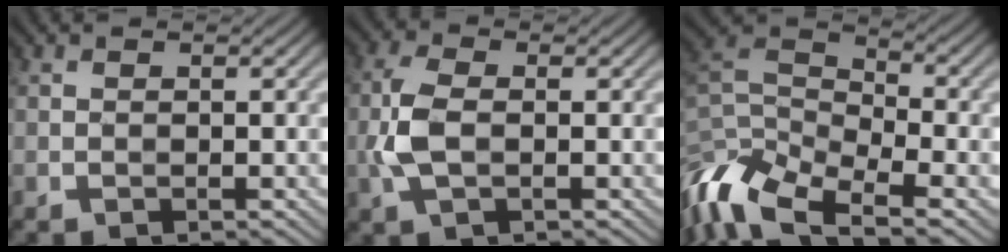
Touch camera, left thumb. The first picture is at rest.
{"total": 4.7, "force": [-0.6, 2.4, 4.1], "torque": [-0.108, 0.004, -0.018]}
{"total": 12.1, "force": [-6.9, 5.3, 8.4], "torque": [-0.197, -0.012, -0.140]}